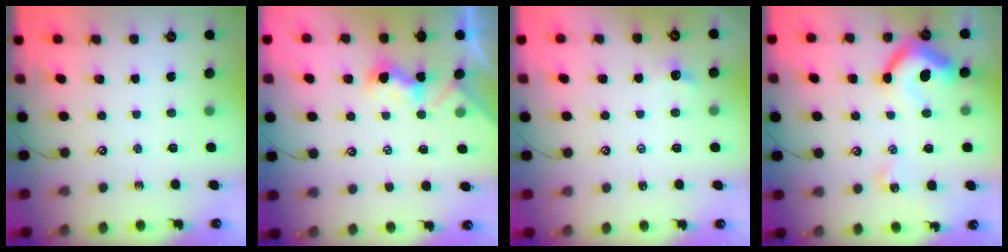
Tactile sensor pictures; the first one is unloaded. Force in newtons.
{"total": 1.0, "press": 1.0, "slide": 0.4}
{"total": 0.0}
{"total": 12.2, "press": 12.1, "slide": 1.4}